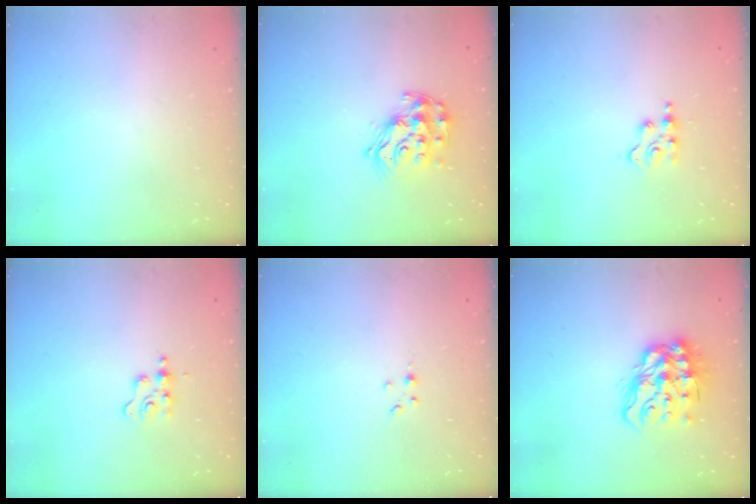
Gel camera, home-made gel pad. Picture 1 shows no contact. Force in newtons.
{"total": 15.5, "press": 15.5, "slide": 1.1}
{"total": 3.8, "press": 3.8, "slide": 0.5}
{"total": 2.4, "press": 2.4, "slide": 0.3}
{"total": 1.0, "press": 1.0, "slide": 0.1}
{"total": 14.8, "press": 14.8, "slide": 1.3}